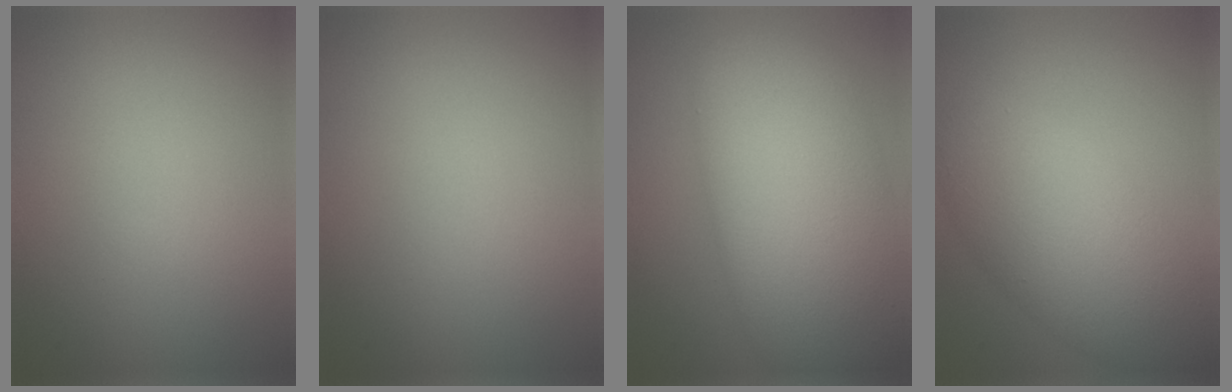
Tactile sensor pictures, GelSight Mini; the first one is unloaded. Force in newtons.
{"total": 0.0}
{"total": 11.6, "press": 11.6, "slide": 0.8}
{"total": 7.6, "press": 7.6, "slide": 0.4}